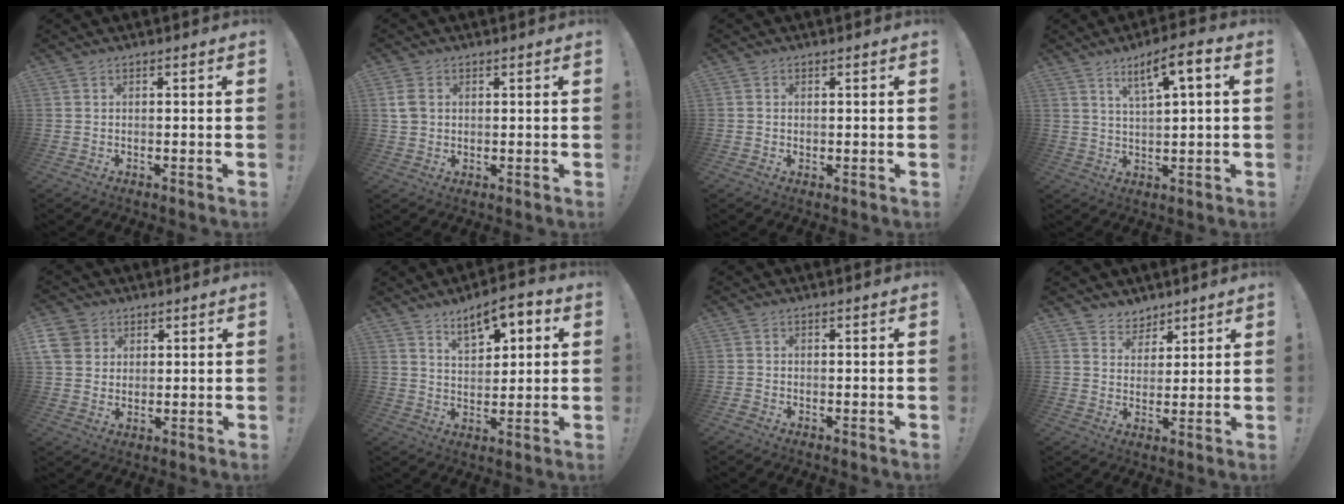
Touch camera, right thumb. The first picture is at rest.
{"total": 4.9, "force": [1.2, 3.7, 3.0], "torque": [-0.061, 0.000, 0.021]}
{"total": 1.0, "force": [0.3, 1.0, 0.0], "torque": [0.006, 0.002, 0.003]}
{"total": 8.4, "force": [3.4, 1.4, 7.5], "torque": [-0.123, -0.008, 0.053]}
{"total": 7.9, "force": [3.5, 6.5, 2.7], "torque": [-0.048, -0.019, 0.072]}
{"total": 9.4, "force": [5.5, 4.6, 6.0], "torque": [-0.084, -0.028, 0.097]}
{"total": 1.1, "force": [-0.7, 0.9, 0.4], "torque": [-0.009, 0.003, -0.011]}
{"total": 6.1, "force": [4.5, 4.1, -0.2], "torque": [0.007, -0.041, 0.088]}